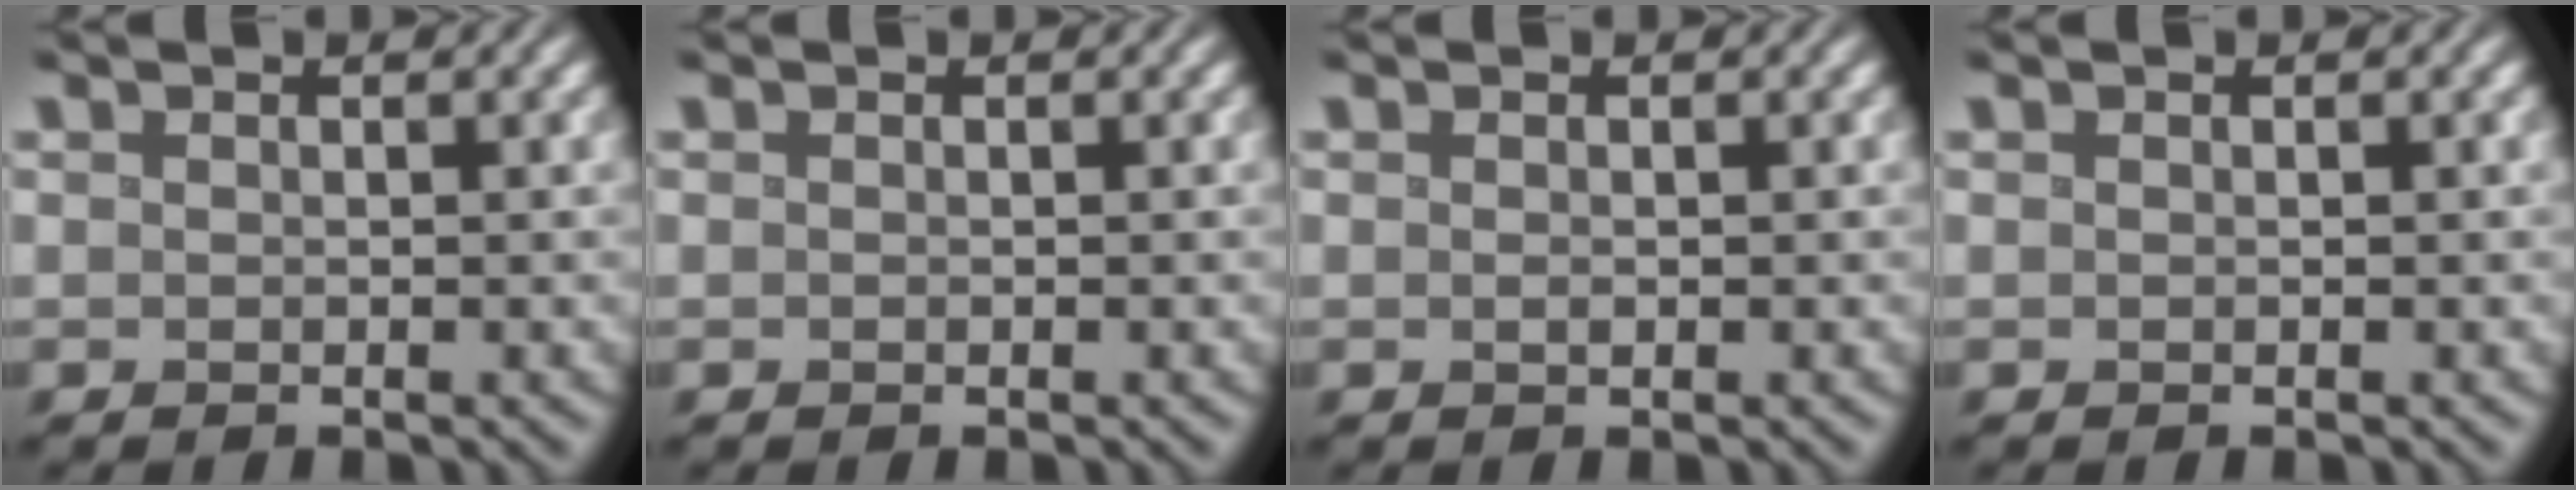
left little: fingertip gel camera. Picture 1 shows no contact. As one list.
[{"total": 0.0}, {"total": 0.0}, {"total": 0.0}]